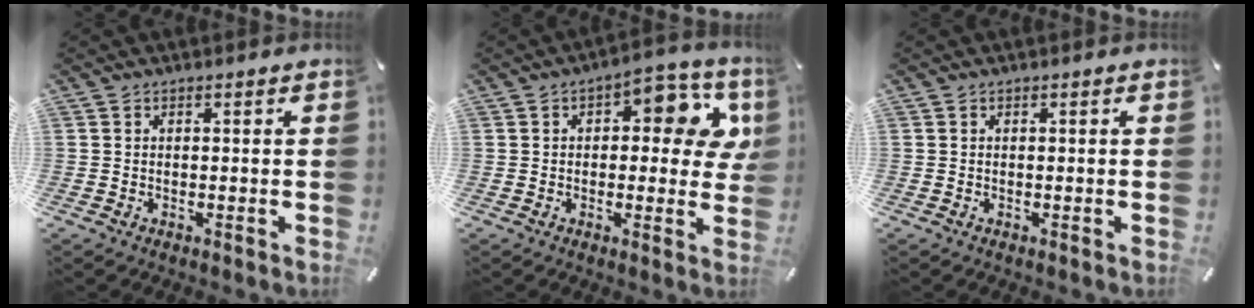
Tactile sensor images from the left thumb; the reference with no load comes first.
{"total": 11.3, "force": [3.3, 5.7, 9.2], "torque": [-0.104, -0.020, 0.048]}
{"total": 0.0}